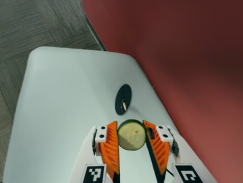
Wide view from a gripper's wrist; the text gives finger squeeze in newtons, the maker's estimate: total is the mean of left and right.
{"total": 10.3, "left": 10.8, "right": 9.9}